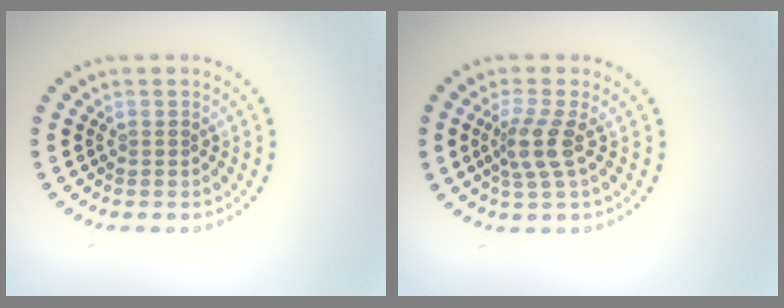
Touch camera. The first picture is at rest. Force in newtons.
{"total": 2.7, "press": 2.1, "slide": 1.7}